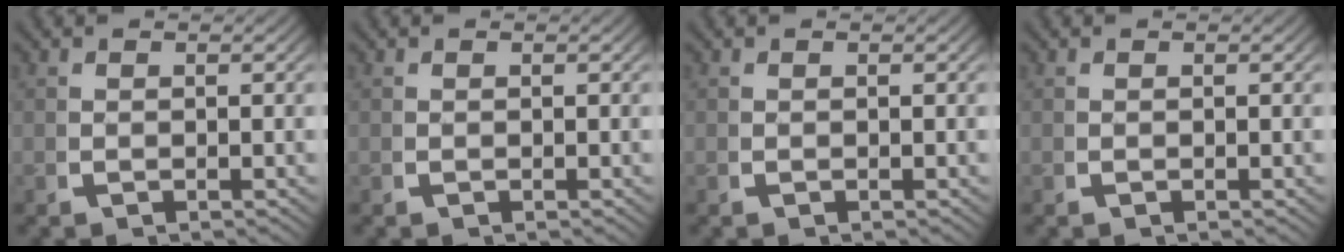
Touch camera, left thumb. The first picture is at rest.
{"total": 0.0}
{"total": 0.0}
{"total": 0.0}